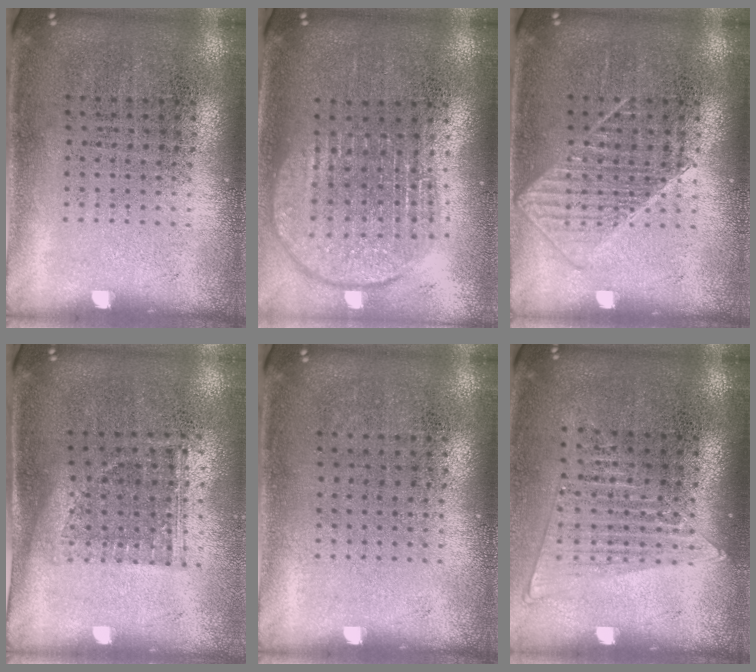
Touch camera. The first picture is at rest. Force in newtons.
{"total": 1.8, "press": 1.5, "slide": 1.0}
{"total": 1.7, "press": 1.7, "slide": 0.3}
{"total": 1.1, "press": 0.9, "slide": 0.7}
{"total": 0.0}
{"total": 1.3, "press": 1.2, "slide": 0.5}